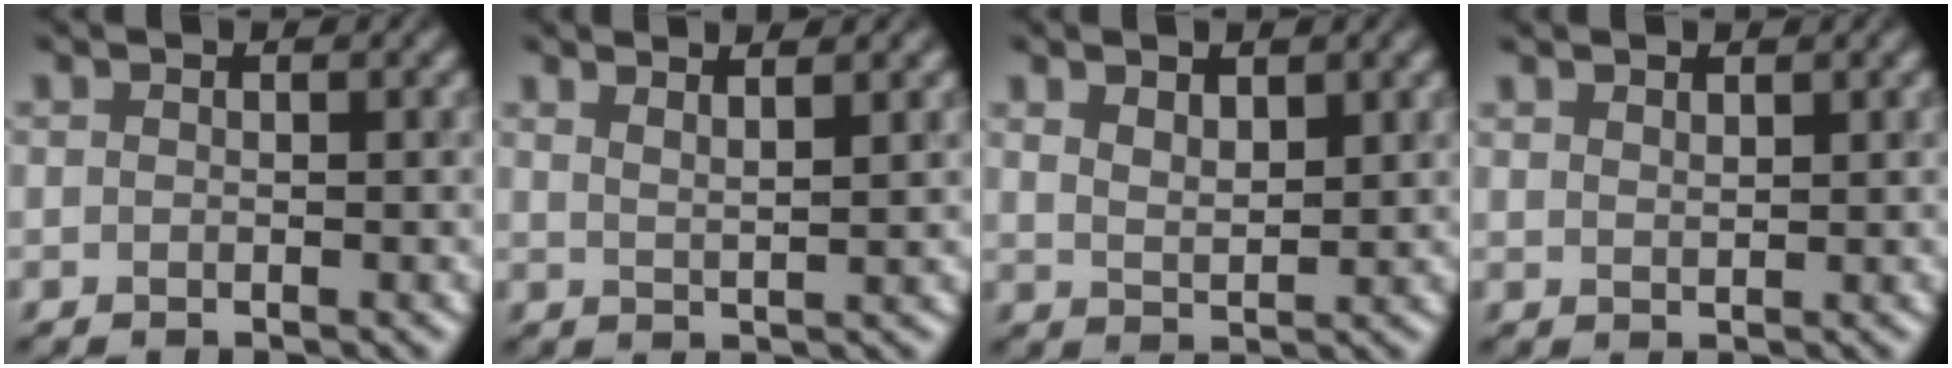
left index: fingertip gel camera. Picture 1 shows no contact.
{"total": 3.0, "force": [2.2, 0.8, 1.9], "torque": [-0.008, 0.015, 0.014]}
{"total": 3.1, "force": [1.8, 1.2, 2.2], "torque": [-0.043, -0.004, 0.037]}
{"total": 1.2, "force": [1.1, 0.2, 0.4], "torque": [-0.008, 0.000, 0.020]}